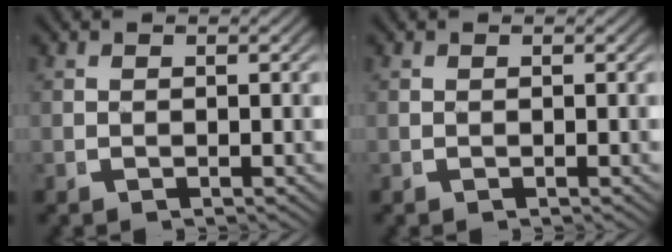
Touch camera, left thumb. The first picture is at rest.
{"total": 0.0}